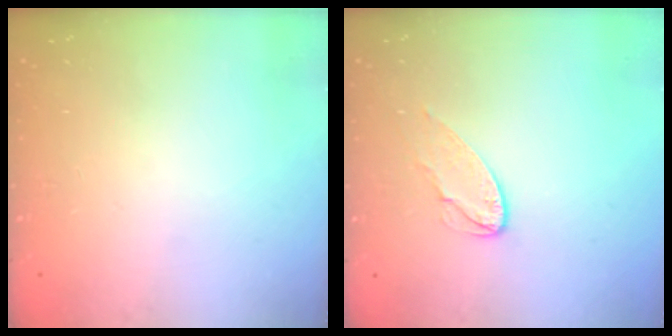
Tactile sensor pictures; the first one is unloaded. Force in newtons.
{"total": 6.9, "press": 6.9, "slide": 0.3}